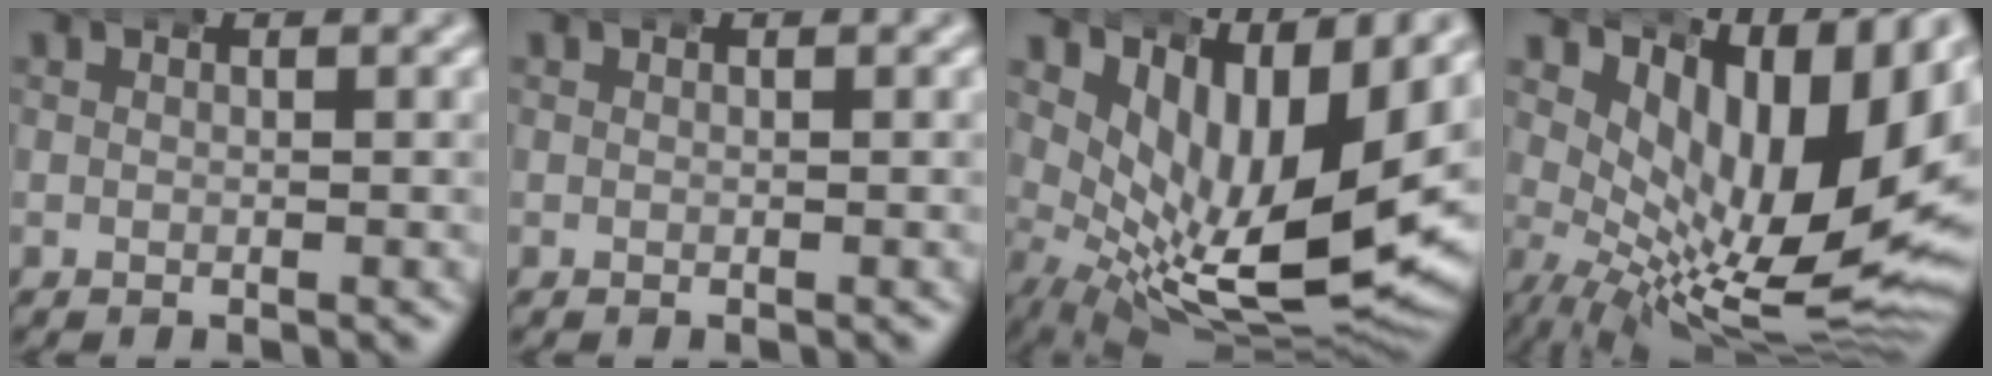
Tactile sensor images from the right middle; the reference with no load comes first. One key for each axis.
{"total": 0.0}
{"total": 13.0, "fx": 0.7, "fy": 6.4, "fz": 11.3, "tx": -0.183, "ty": -0.043, "tz": 0.036}
{"total": 14.8, "fx": 1.6, "fy": 6.8, "fz": 13.1, "tx": -0.187, "ty": -0.026, "tz": 0.042}